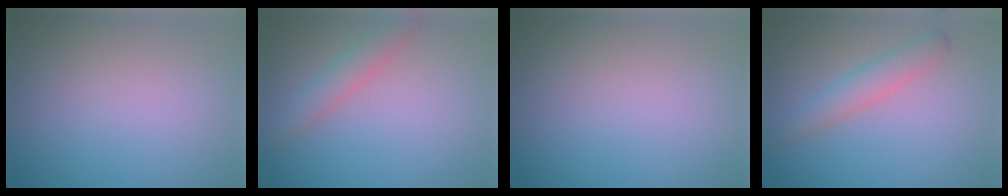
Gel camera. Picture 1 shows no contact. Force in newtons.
{"total": 2.6, "press": 2.6, "slide": 0.2}
{"total": 0.0}
{"total": 2.7, "press": 2.7, "slide": 0.1}